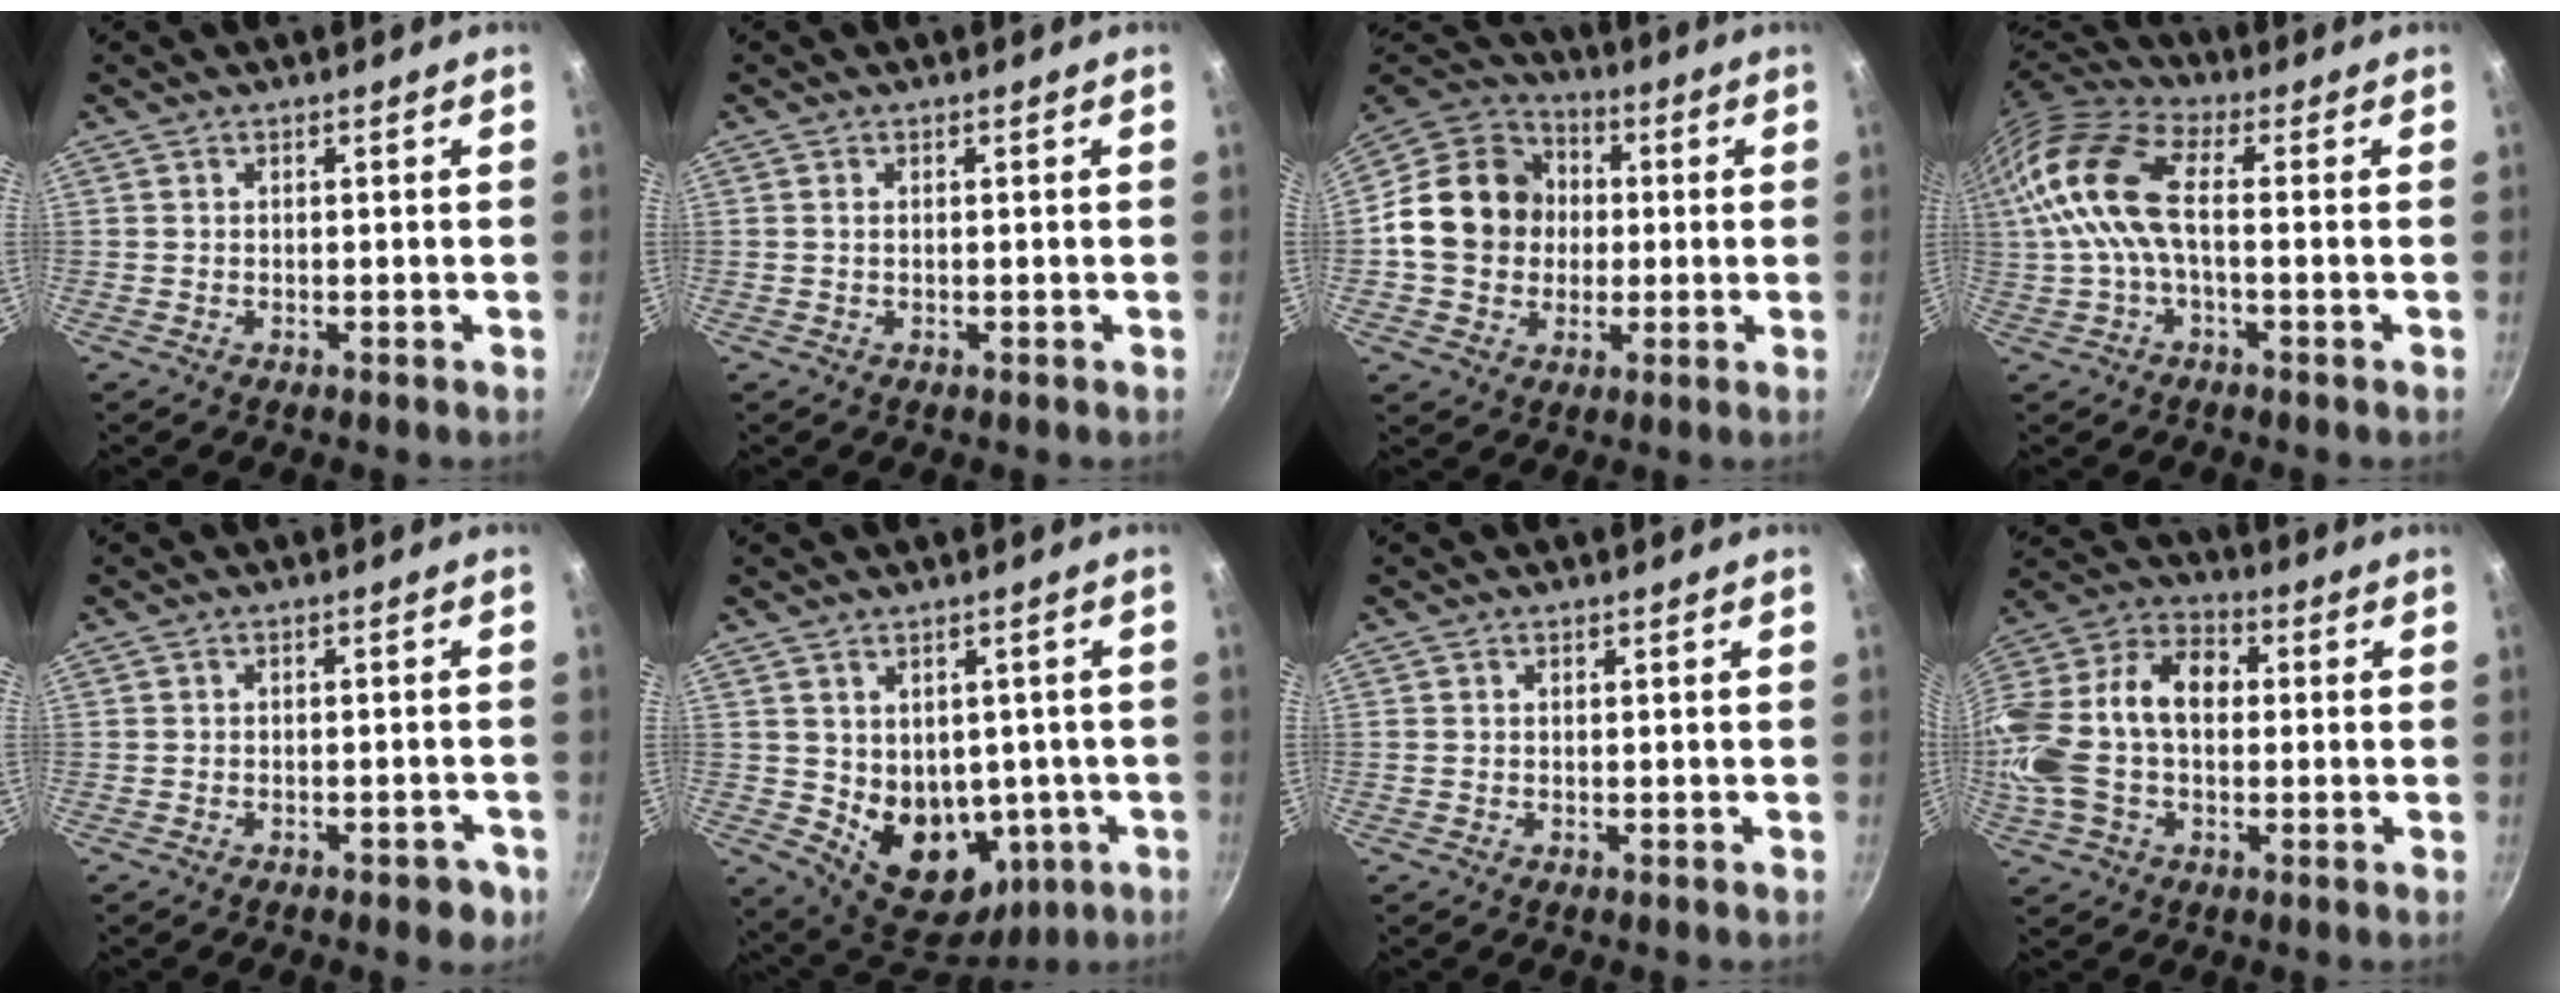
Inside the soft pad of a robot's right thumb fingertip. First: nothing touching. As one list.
[{"total": 0.5, "force": [0.1, 0.2, 0.5], "torque": [-0.010, 0.001, 0.001]}, {"total": 17.4, "force": [0.2, 14.9, 8.9], "torque": [-0.127, 0.030, -0.009]}, {"total": 14.4, "force": [0.6, 6.9, 12.6], "torque": [-0.269, 0.026, -0.006]}, {"total": 4.3, "force": [-2.3, 2.2, 2.9], "torque": [-0.024, 0.022, -0.015]}, {"total": 14.5, "force": [-1.4, 11.2, 9.1], "torque": [-0.093, -0.006, 0.012]}, {"total": 0.0}, {"total": 21.4, "force": [0.0, 14.2, 16.0], "torque": [-0.301, 0.047, -0.015]}]